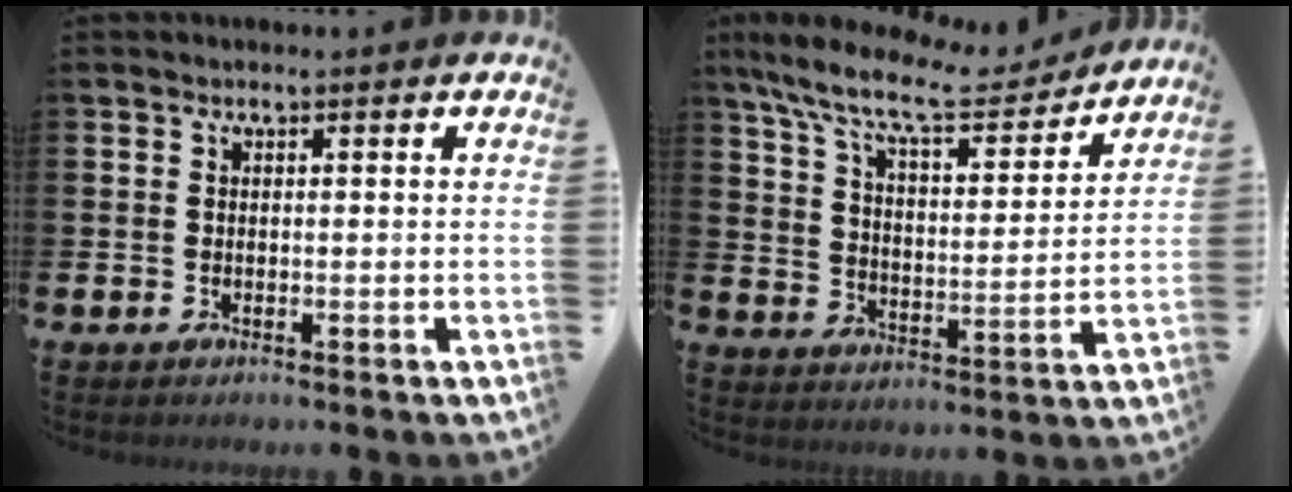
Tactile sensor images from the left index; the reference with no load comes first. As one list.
[{"total": 10.9, "force": [9.4, 2.3, 5.0], "torque": [-0.130, -0.056, 0.158]}]